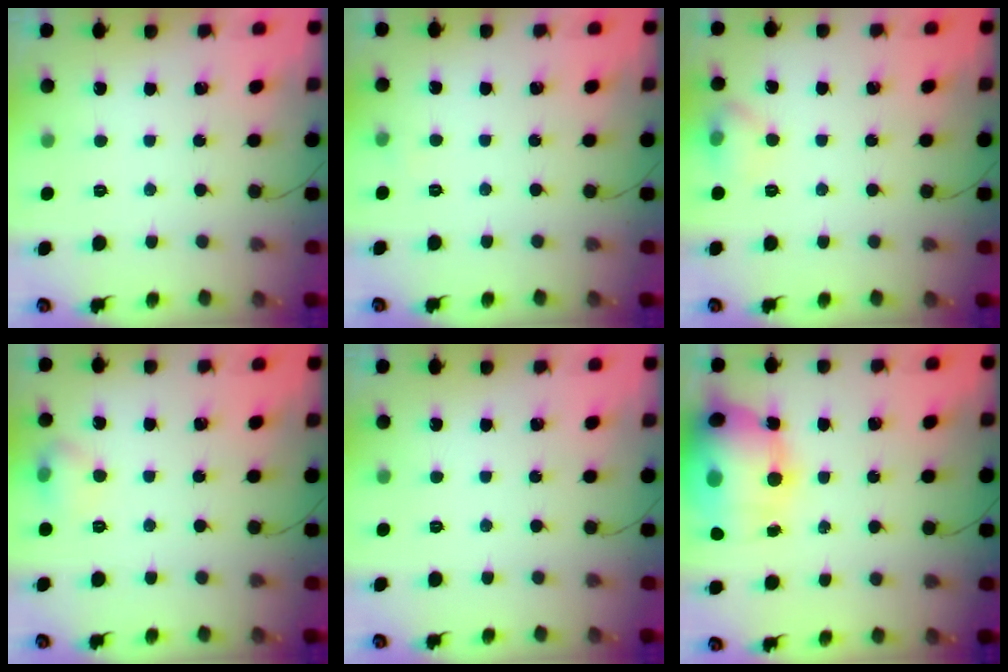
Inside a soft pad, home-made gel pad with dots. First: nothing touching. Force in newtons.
{"total": 2.3, "press": 2.1, "slide": 0.9}
{"total": 9.5, "press": 6.2, "slide": 7.2}
{"total": 6.2, "press": 6.0, "slide": 1.7}
{"total": 0.0}
{"total": 20.8, "press": 20.4, "slide": 4.1}